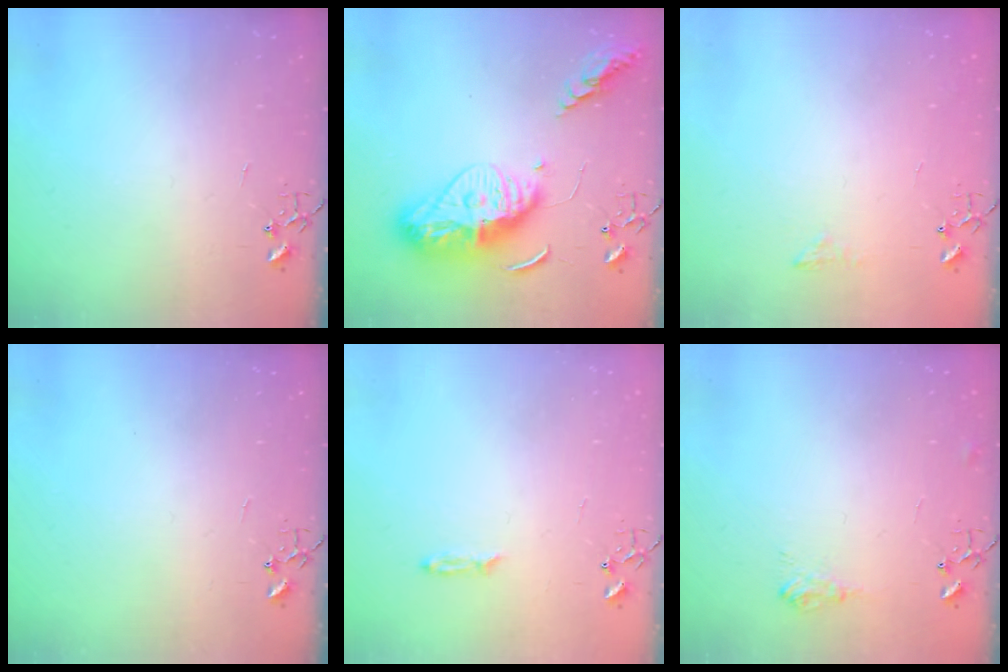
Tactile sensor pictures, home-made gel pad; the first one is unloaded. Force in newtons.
{"total": 16.9, "press": 16.8, "slide": 1.6}
{"total": 5.9, "press": 5.9, "slide": 0.8}
{"total": 0.0}
{"total": 3.2, "press": 3.1, "slide": 0.3}
{"total": 7.3, "press": 7.3, "slide": 1.0}